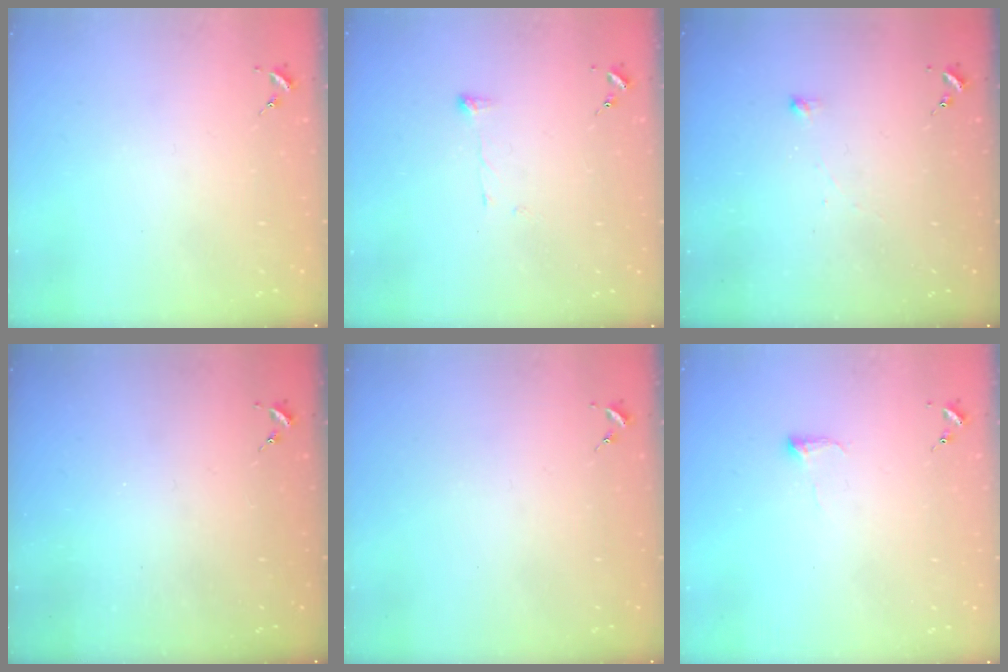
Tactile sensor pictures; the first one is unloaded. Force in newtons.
{"total": 4.9, "press": 4.9, "slide": 0.2}
{"total": 2.6, "press": 2.6, "slide": 0.1}
{"total": 0.0}
{"total": 0.0}
{"total": 5.0, "press": 4.9, "slide": 1.0}